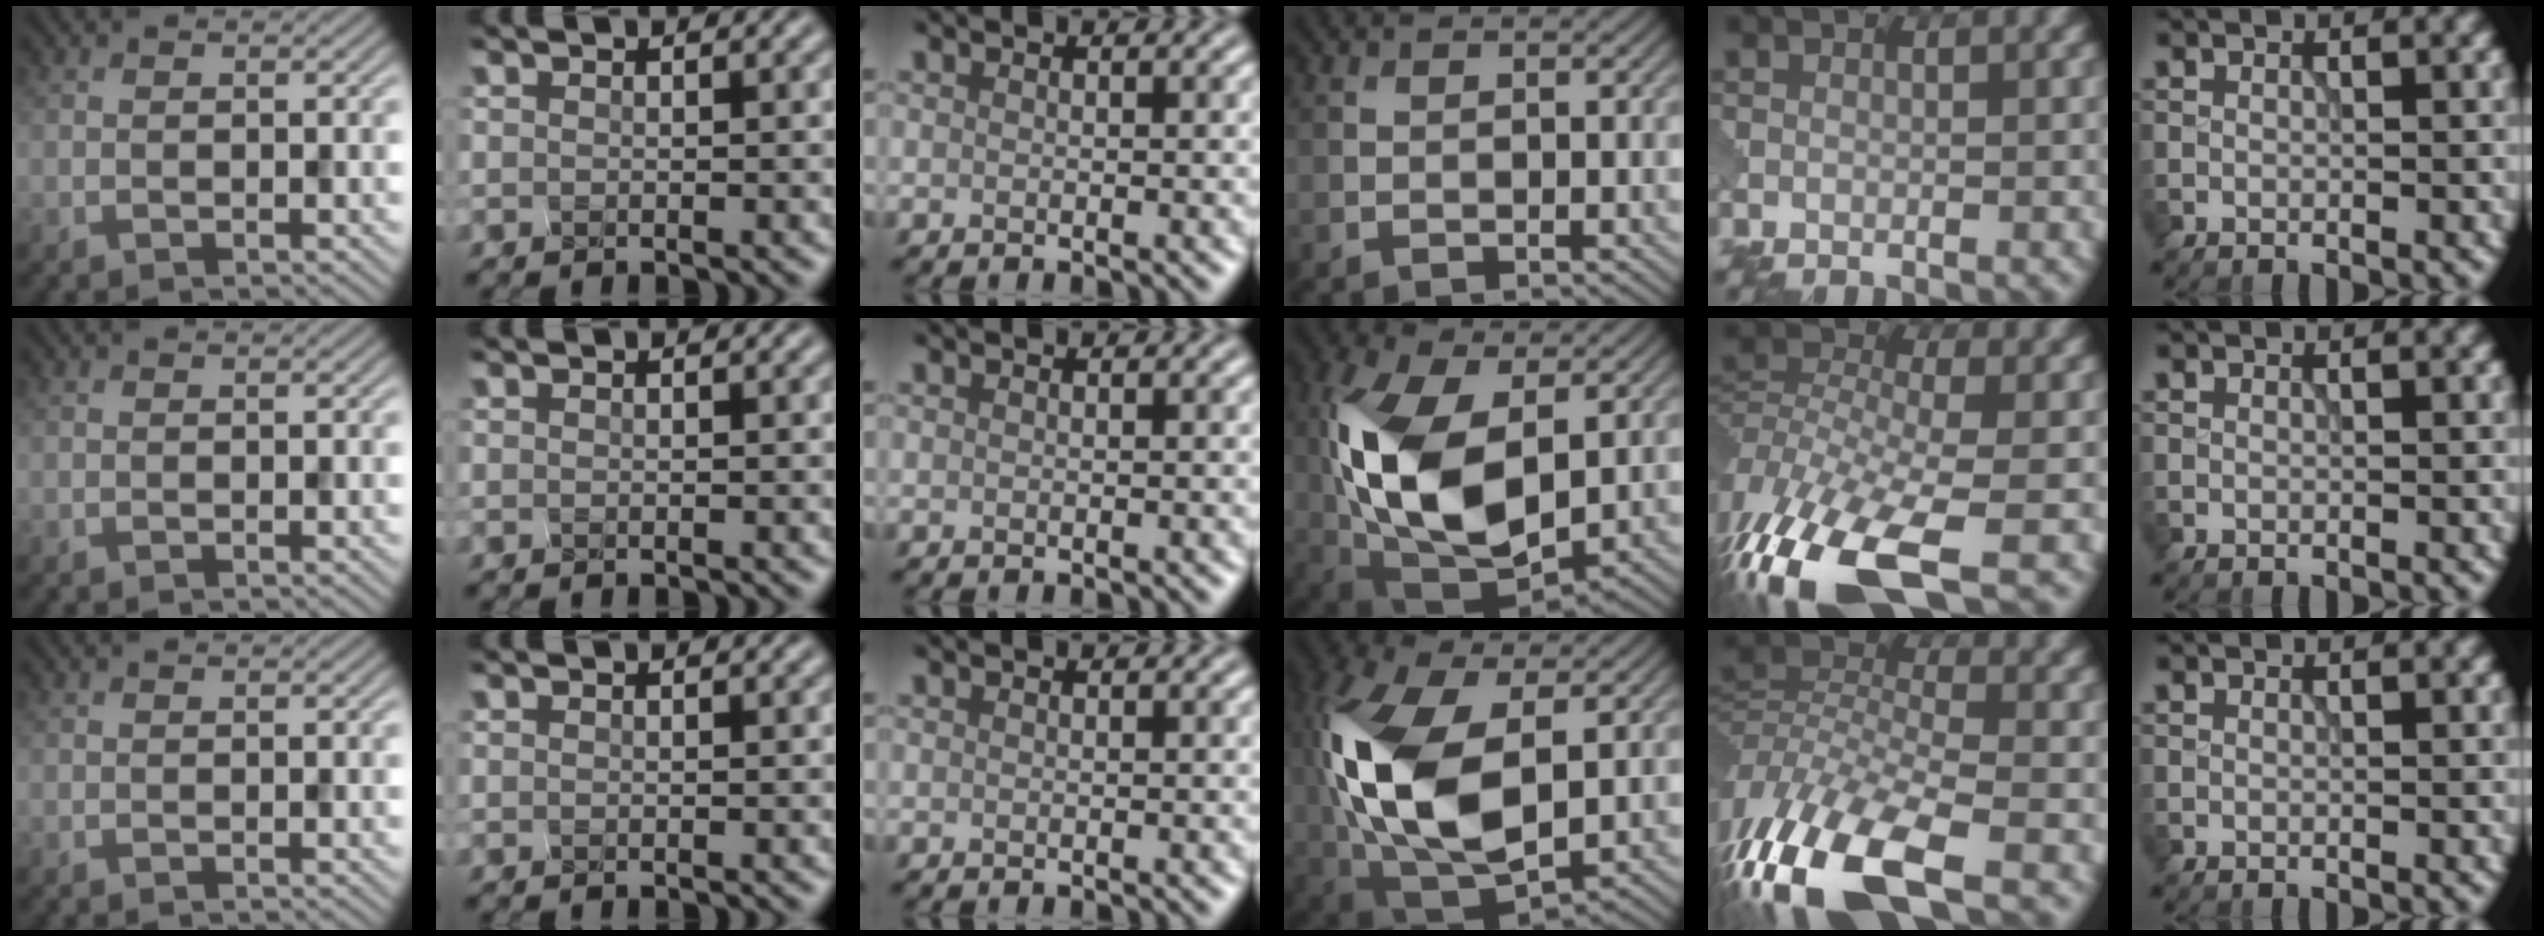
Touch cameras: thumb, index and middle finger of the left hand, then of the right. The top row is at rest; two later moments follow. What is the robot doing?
{"motion": "squeeze", "object": "clothespin"}